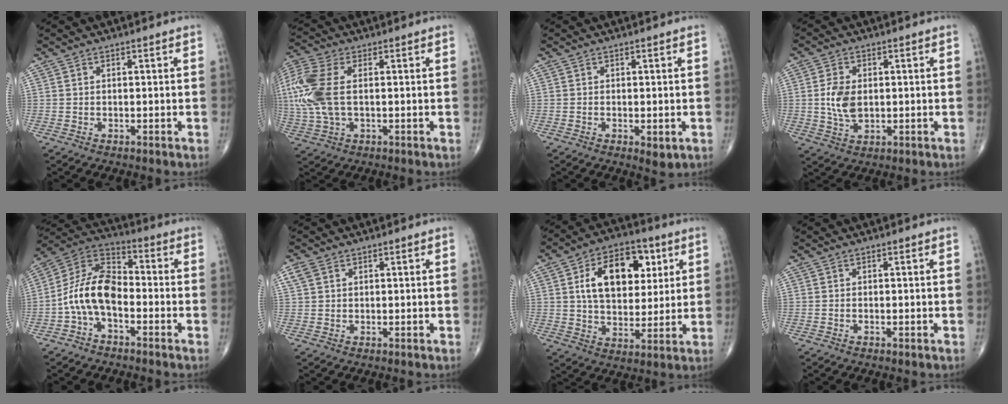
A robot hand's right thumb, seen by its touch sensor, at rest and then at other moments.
{"total": 14.3, "force": [1.4, 8.1, 11.7], "torque": [-0.308, 0.011, 0.028]}
{"total": 2.2, "force": [-0.6, 1.0, 1.9], "torque": [-0.027, -0.005, -0.004]}
{"total": 6.2, "force": [0.3, 3.8, 4.9], "torque": [-0.098, -0.003, 0.008]}
{"total": 11.4, "force": [-3.0, 6.6, 8.8], "torque": [-0.162, 0.050, -0.070]}
{"total": 2.3, "force": [1.1, 1.6, 1.1], "torque": [-0.025, 0.008, 0.025]}
{"total": 16.5, "force": [4.8, 10.3, 11.9], "torque": [-0.154, -0.003, 0.081]}
{"total": 0.0}